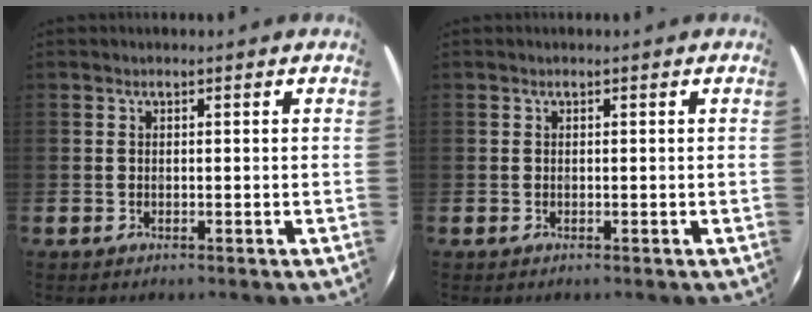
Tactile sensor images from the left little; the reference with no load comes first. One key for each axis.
{"total": 0.0}